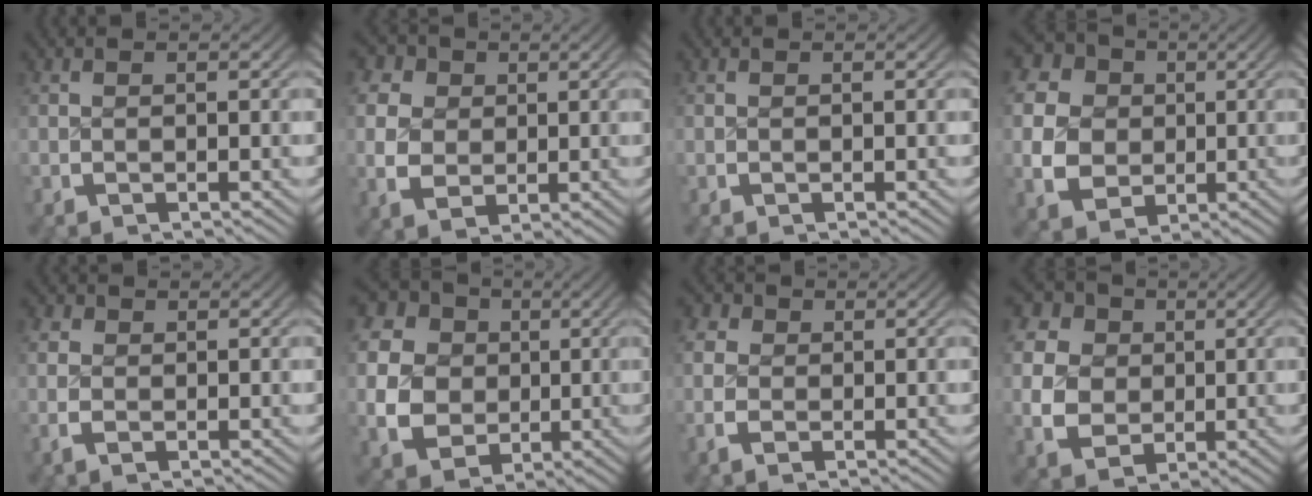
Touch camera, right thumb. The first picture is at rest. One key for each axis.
{"total": 7.5, "fx": 0.8, "fy": 6.2, "fz": 4.1, "tx": -0.099, "ty": -0.026, "tz": 0.022}
{"total": 0.0}
{"total": 13.8, "fx": 0.6, "fy": 11.9, "fz": 6.9, "tx": -0.151, "ty": -0.020, "tz": 0.001}
{"total": 2.1, "fx": 0.2, "fy": 1.8, "fz": 1.1, "tx": -0.030, "ty": -0.008, "tz": 0.004}
{"total": 15.5, "fx": 0.8, "fy": 13.4, "fz": 7.9, "tx": -0.175, "ty": -0.023, "tz": 0.005}
{"total": 3.1, "fx": 0.2, "fy": 2.7, "fz": 1.6, "tx": -0.045, "ty": -0.011, "tz": 0.003}
{"total": 11.9, "fx": 0.7, "fy": 10.1, "fz": 6.4, "tx": -0.141, "ty": -0.027, "tz": 0.012}